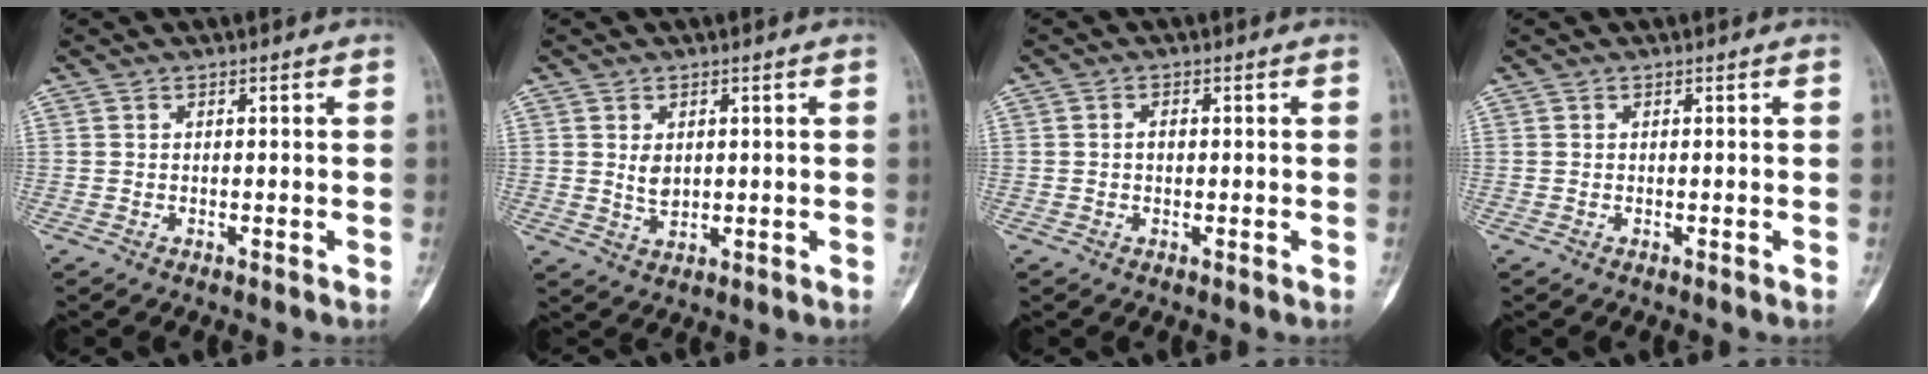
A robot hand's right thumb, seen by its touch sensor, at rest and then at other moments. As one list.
[{"total": 3.2, "force": [0.7, 2.1, 2.2], "torque": [-0.031, -0.009, 0.019]}, {"total": 1.4, "force": [-0.1, 1.0, 1.0], "torque": [-0.009, 0.005, -0.003]}, {"total": 0.0}]